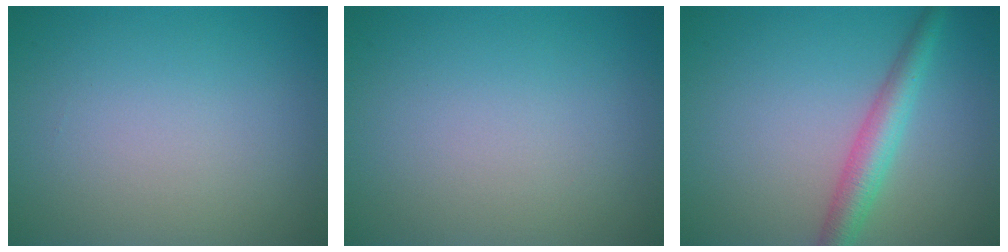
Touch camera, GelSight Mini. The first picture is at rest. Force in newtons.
{"total": 0.0}
{"total": 3.5, "press": 3.5, "slide": 0.1}